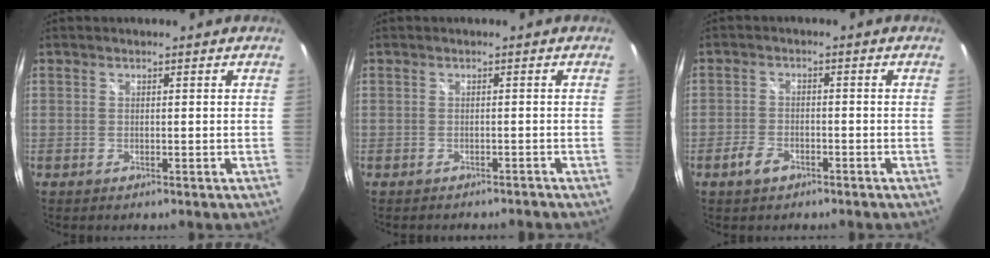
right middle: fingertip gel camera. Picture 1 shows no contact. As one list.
[{"total": 2.3, "force": [-2.2, 0.4, 0.6], "torque": [-0.015, -0.010, -0.026]}, {"total": 3.6, "force": [-2.4, 2.0, 1.9], "torque": [-0.048, 0.001, -0.045]}]